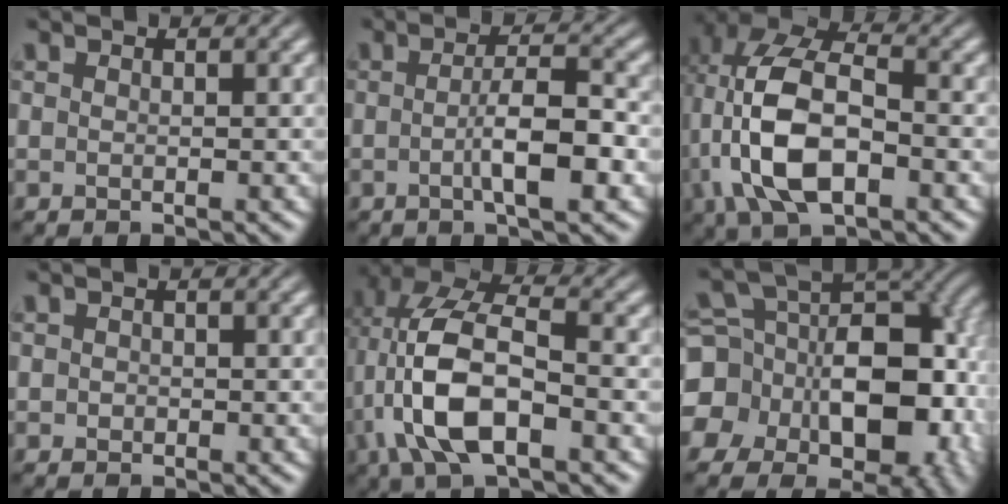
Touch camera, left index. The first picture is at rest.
{"total": 4.9, "force": [-1.0, 1.0, 4.7], "torque": [-0.078, 0.003, -0.018]}
{"total": 10.2, "force": [-1.6, 5.5, 8.5], "torque": [-0.178, 0.012, -0.037]}
{"total": 0.5, "force": [-0.1, 0.5, 0.2], "torque": [-0.001, -0.002, -0.003]}
{"total": 9.8, "force": [-2.0, 4.5, 8.4], "torque": [-0.177, 0.015, -0.045]}
{"total": 15.6, "force": [-2.7, 12.1, 9.4], "torque": [-0.169, -0.023, -0.038]}